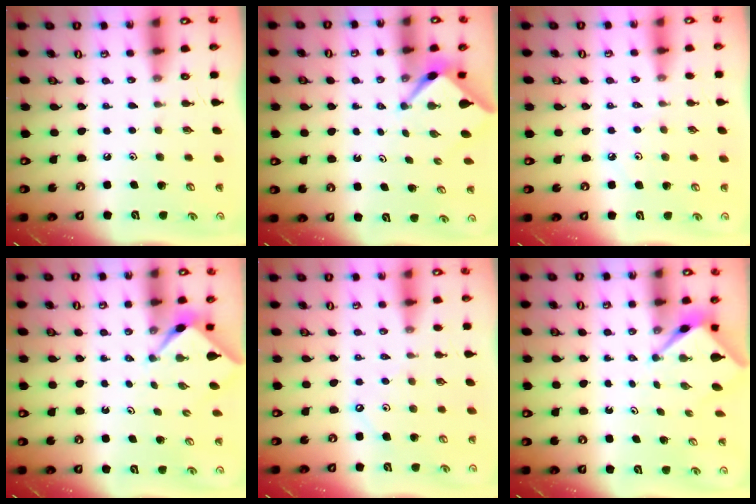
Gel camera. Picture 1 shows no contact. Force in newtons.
{"total": 2.6, "press": 2.6, "slide": 0.3}
{"total": 2.6, "press": 2.5, "slide": 0.5}
{"total": 2.3, "press": 2.3, "slide": 0.1}
{"total": 2.4, "press": 2.3, "slide": 0.4}
{"total": 2.7, "press": 2.7, "slide": 0.1}